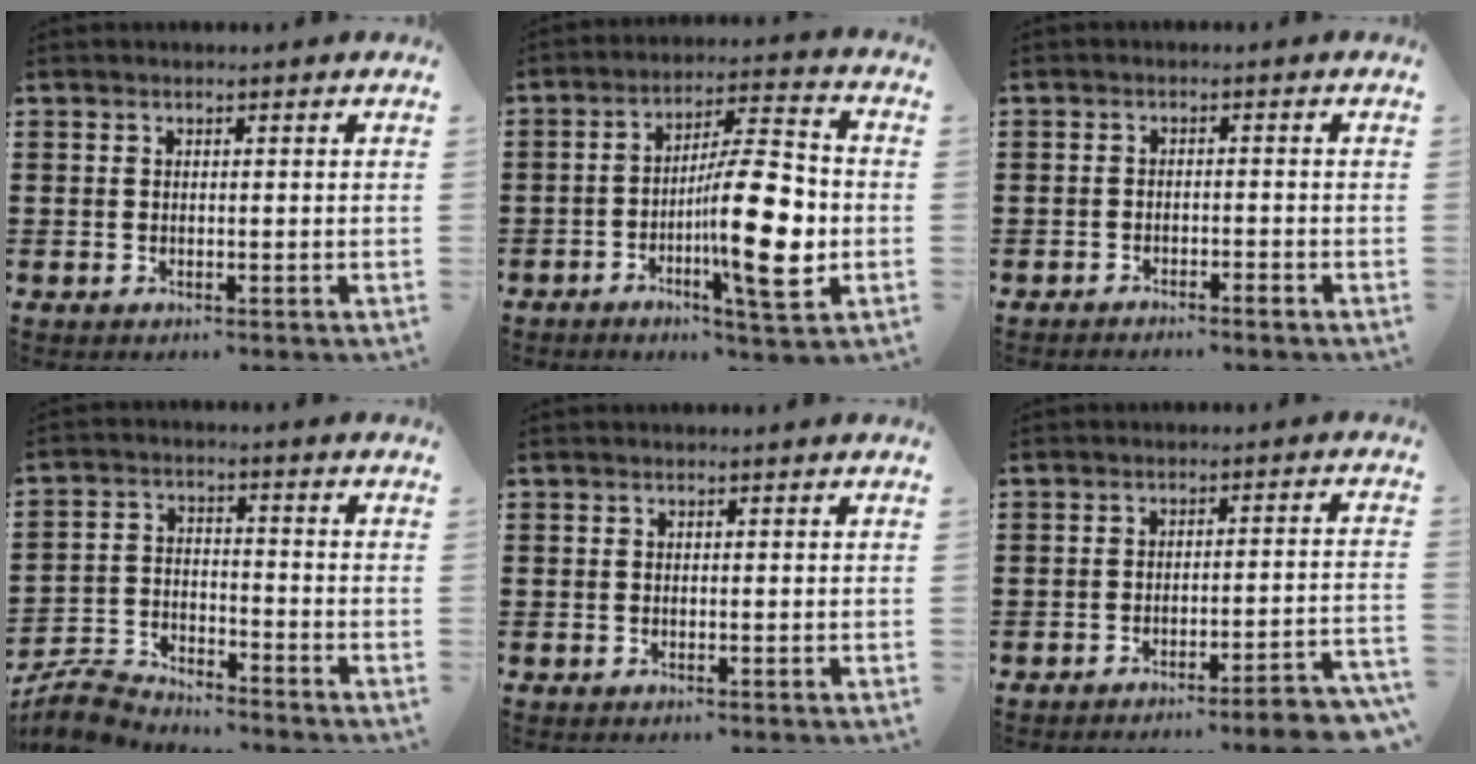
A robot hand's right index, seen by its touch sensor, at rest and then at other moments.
{"total": 14.4, "force": [-2.3, 3.8, 13.7], "torque": [-0.208, -0.008, -0.043]}
{"total": 1.5, "force": [-1.5, 0.1, 0.0], "torque": [-0.006, 0.005, -0.032]}
{"total": 6.0, "force": [-5.8, 1.2, 0.8], "torque": [-0.029, 0.011, -0.120]}
{"total": 0.0}
{"total": 4.1, "force": [-3.6, -0.5, 1.9], "torque": [-0.033, -0.015, -0.073]}